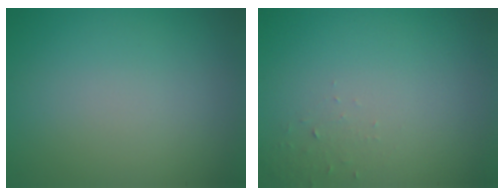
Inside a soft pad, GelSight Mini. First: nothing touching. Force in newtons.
{"total": 1.0, "press": 0.9, "slide": 0.1}